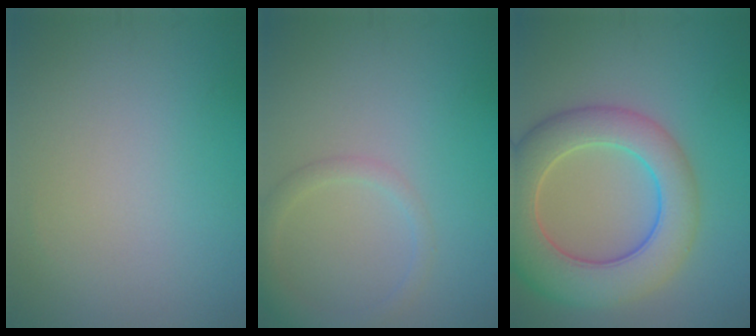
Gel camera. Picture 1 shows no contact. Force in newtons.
{"total": 2.1, "press": 2.1, "slide": 0.1}
{"total": 9.1, "press": 9.1, "slide": 0.5}